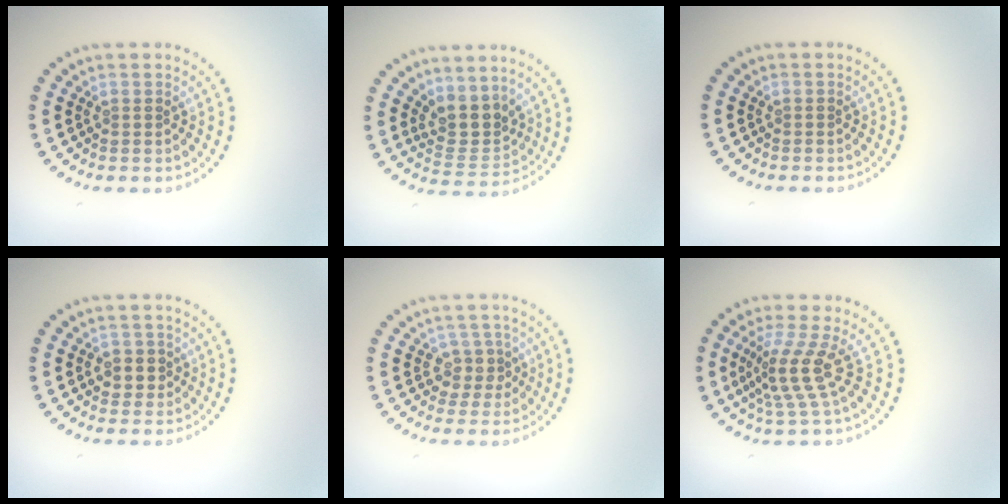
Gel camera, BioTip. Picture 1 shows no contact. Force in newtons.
{"total": 3.4, "press": 2.5, "slide": 2.3}
{"total": 0.0}
{"total": 2.1, "press": 1.9, "slide": 0.9}
{"total": 2.2, "press": 1.9, "slide": 1.1}
{"total": 3.9, "press": 2.7, "slide": 2.7}